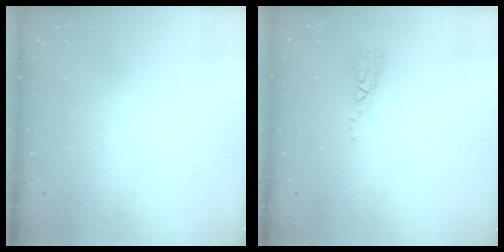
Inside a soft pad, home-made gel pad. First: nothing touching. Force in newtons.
{"total": 7.6, "press": 7.6, "slide": 0.7}